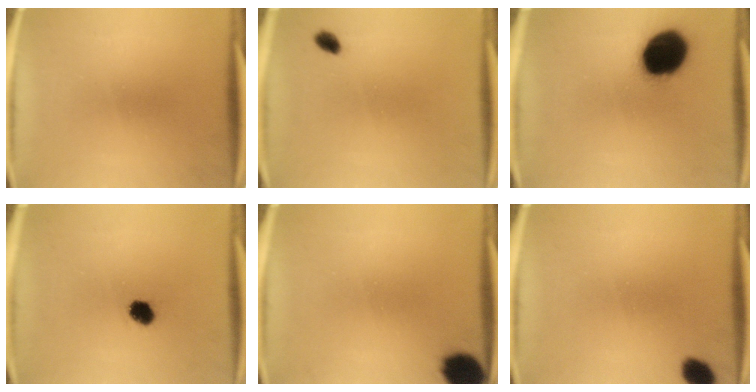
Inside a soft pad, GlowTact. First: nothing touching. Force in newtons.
{"total": 1.9}
{"total": 19.1}
{"total": 2.6}
{"total": 10.3}
{"total": 4.3}